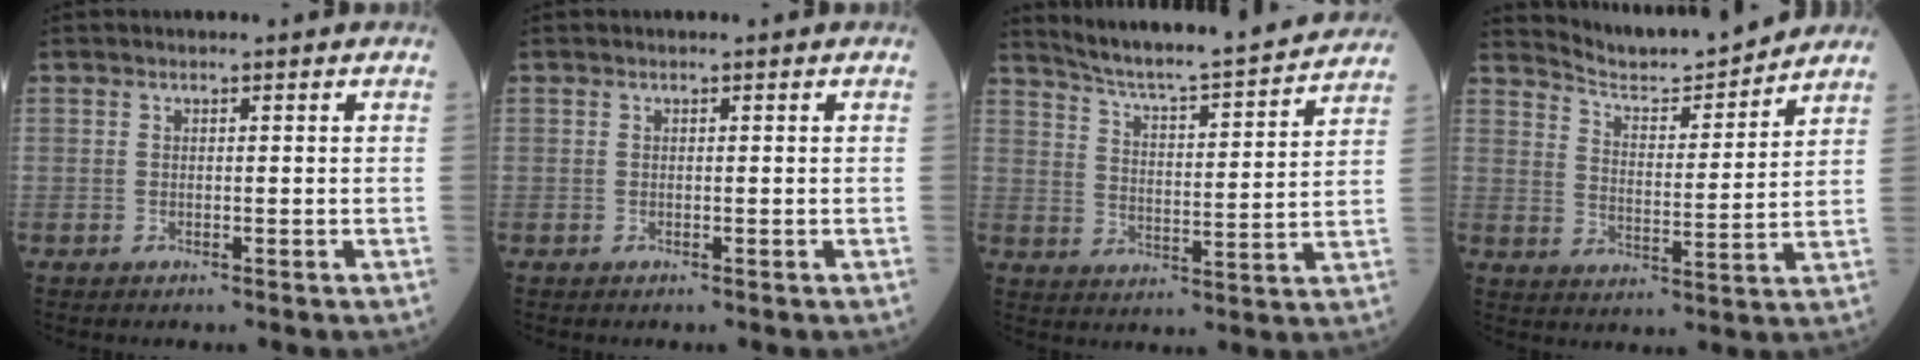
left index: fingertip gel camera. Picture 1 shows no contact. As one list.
[{"total": 0.0}, {"total": 18.6, "force": [17.1, 0.6, 7.2], "torque": [-0.122, -0.012, 0.243]}, {"total": 11.1, "force": [10.9, 0.0, 1.9], "torque": [-0.043, -0.003, 0.175]}]